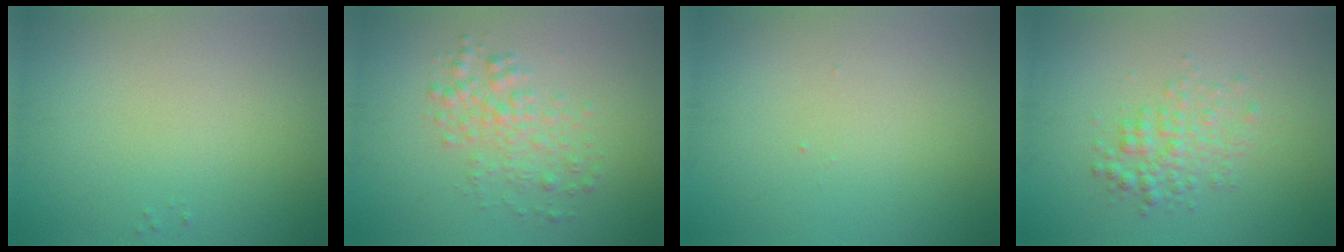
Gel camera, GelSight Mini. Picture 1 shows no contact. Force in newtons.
{"total": 2.7, "press": 2.7, "slide": 0.0}
{"total": 0.0}
{"total": 2.5, "press": 2.5, "slide": 0.0}